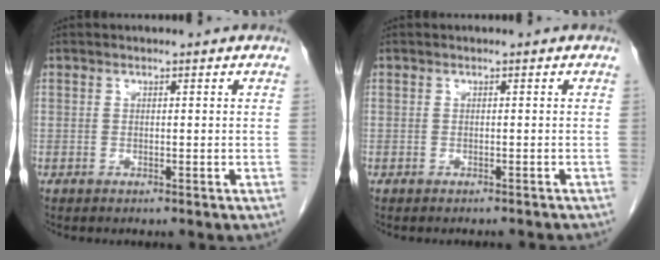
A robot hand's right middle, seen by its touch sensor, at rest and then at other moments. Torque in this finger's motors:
{"motor_torque": [-0.18, -0.26, -0.15, -0.02]}